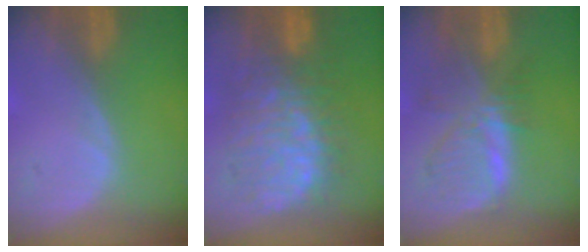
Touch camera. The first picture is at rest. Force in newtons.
{"total": 11.6, "press": 11.5, "slide": 1.3}
{"total": 7.9, "press": 7.0, "slide": 3.6}